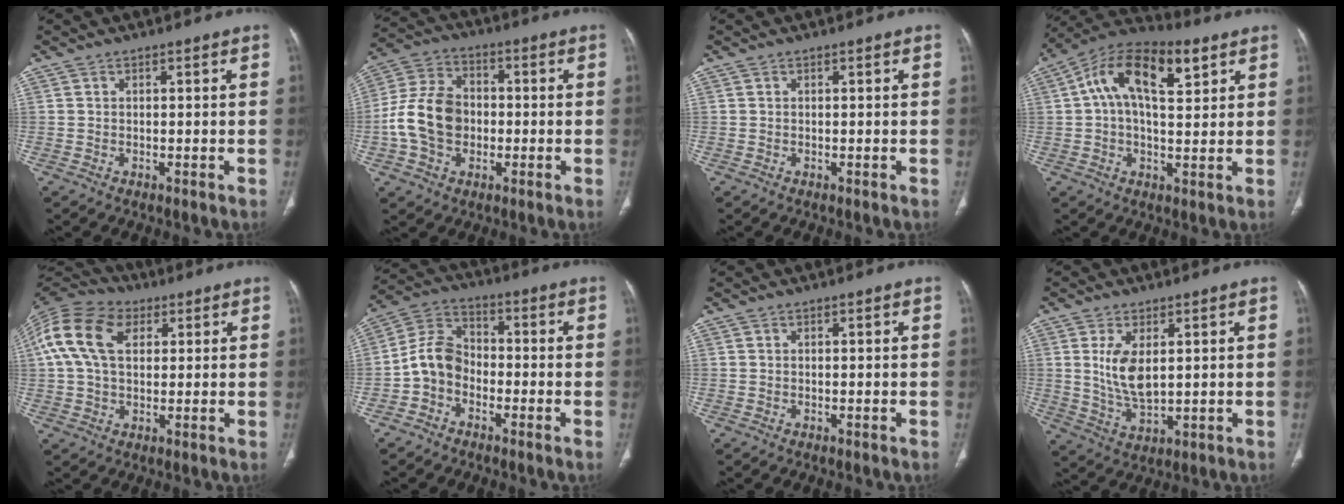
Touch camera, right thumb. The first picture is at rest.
{"total": 12.9, "force": [-1.6, 9.6, 8.4], "torque": [-0.150, 0.031, -0.035]}
{"total": 0.0}
{"total": 15.5, "force": [5.4, 7.6, 12.4], "torque": [-0.196, 0.023, 0.084]}
{"total": 14.7, "force": [4.0, 9.7, 10.4], "torque": [-0.208, 0.023, 0.068]}
{"total": 8.0, "force": [-2.6, 6.1, 4.5], "torque": [-0.075, 0.036, -0.062]}
{"total": 0.0}
{"total": 7.9, "force": [1.7, 3.8, 6.7], "torque": [-0.128, -0.019, 0.045]}